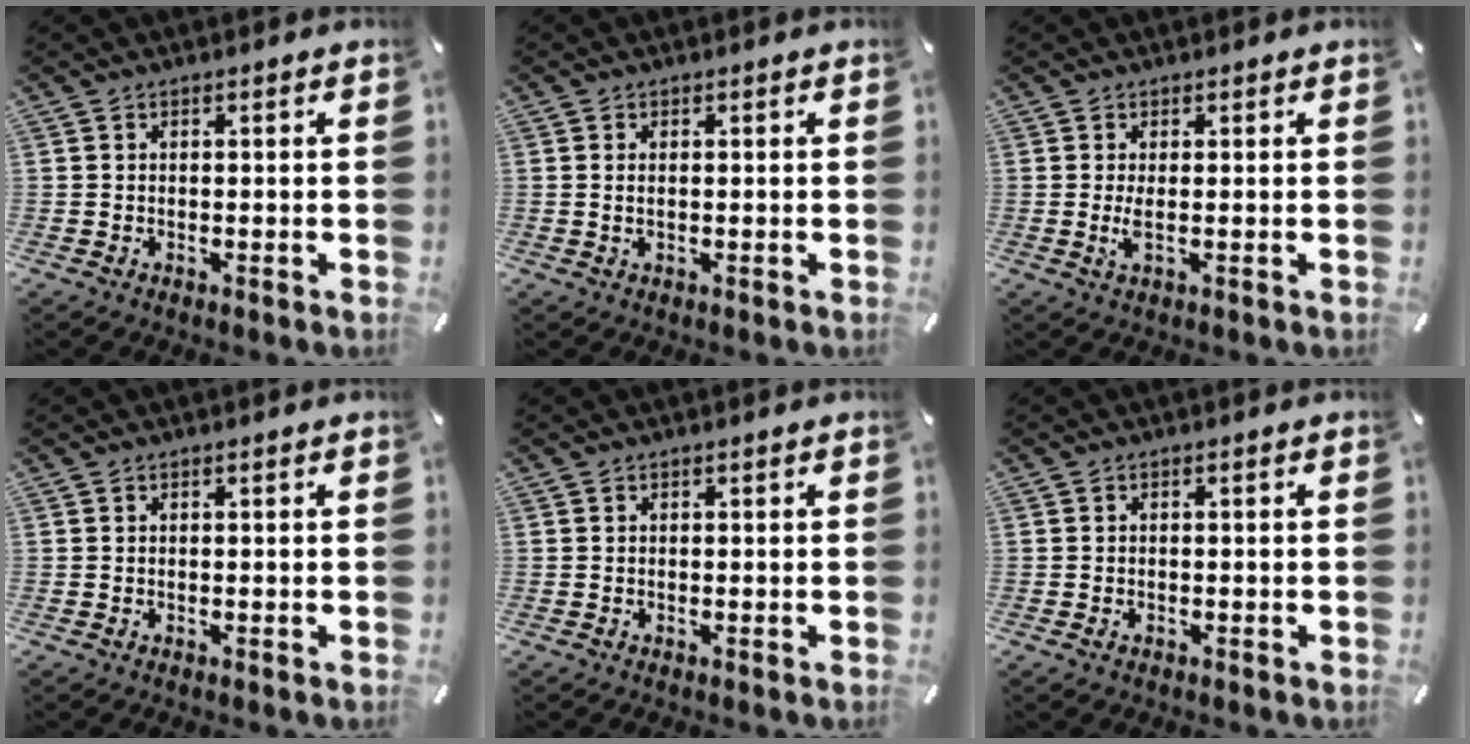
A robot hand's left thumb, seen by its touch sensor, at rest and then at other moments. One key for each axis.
{"total": 1.3, "fx": 0.1, "fy": 0.4, "fz": 1.2, "tx": -0.024, "ty": -0.002, "tz": 0.002}
{"total": 3.0, "fx": 0.1, "fy": 0.5, "fz": 2.9, "tx": -0.068, "ty": -0.011, "tz": -0.002}
{"total": 0.0}
{"total": 0.0}
{"total": 1.0, "fx": -0.5, "fy": 0.6, "fz": 0.6, "tx": -0.012, "ty": 0.002, "tz": -0.011}